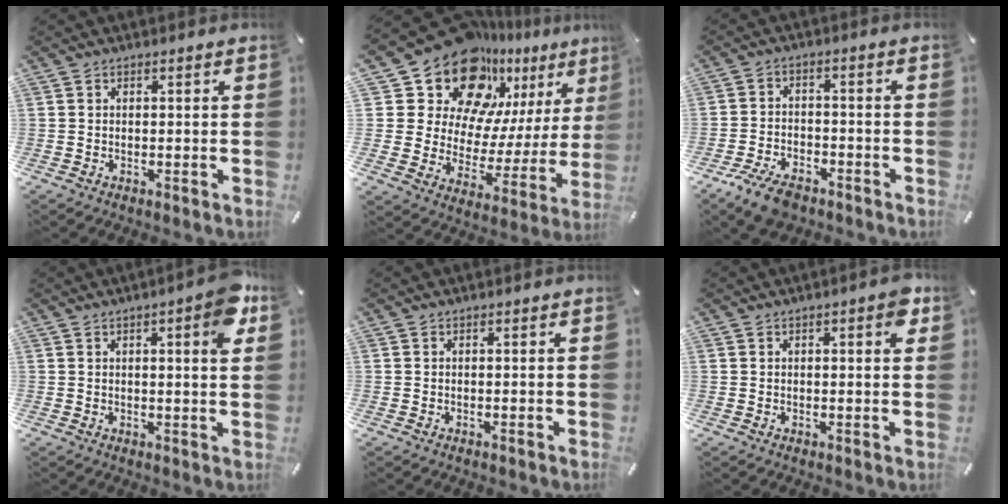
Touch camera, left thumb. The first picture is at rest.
{"total": 20.9, "force": [15.1, 12.0, 8.0], "torque": [-0.129, -0.124, 0.274]}
{"total": 6.8, "force": [-4.9, 3.4, 3.3], "torque": [-0.073, 0.020, -0.094]}
{"total": 6.2, "force": [2.6, 1.2, 5.5], "torque": [-0.077, -0.007, 0.036]}
{"total": 0.0}
{"total": 3.3, "force": [1.2, 1.1, 2.9], "torque": [-0.035, -0.003, 0.013]}